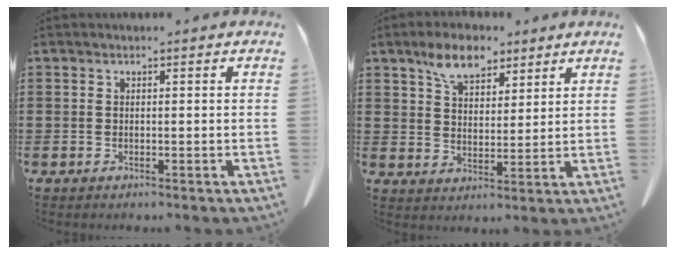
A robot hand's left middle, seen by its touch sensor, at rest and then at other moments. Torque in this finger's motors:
{"motor_torque": [0.60, 0.53, 0.45, 0.06]}